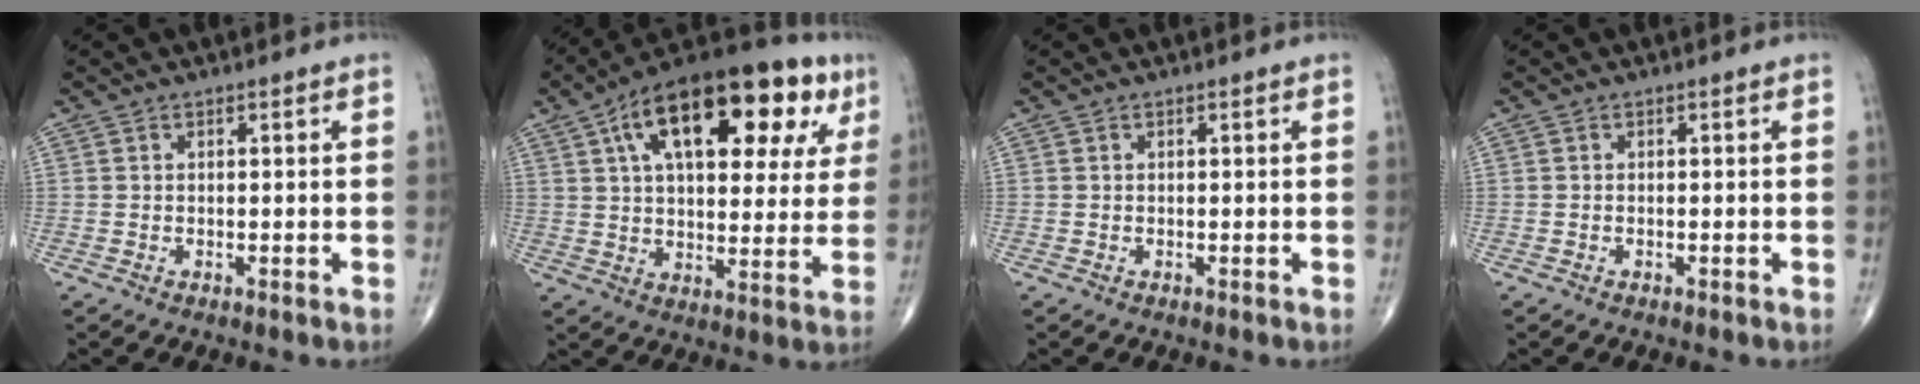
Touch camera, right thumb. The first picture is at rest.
{"total": 26.0, "force": [11.2, 12.3, 20.0], "torque": [-0.281, 0.017, 0.168]}
{"total": 0.0}
{"total": 0.0}